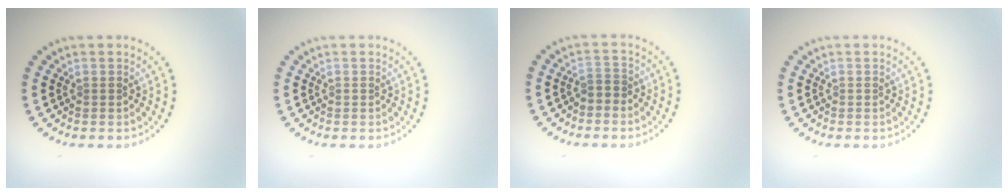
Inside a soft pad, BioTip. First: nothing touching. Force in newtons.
{"total": 0.0}
{"total": 1.4, "press": 1.1, "slide": 0.8}
{"total": 0.0}